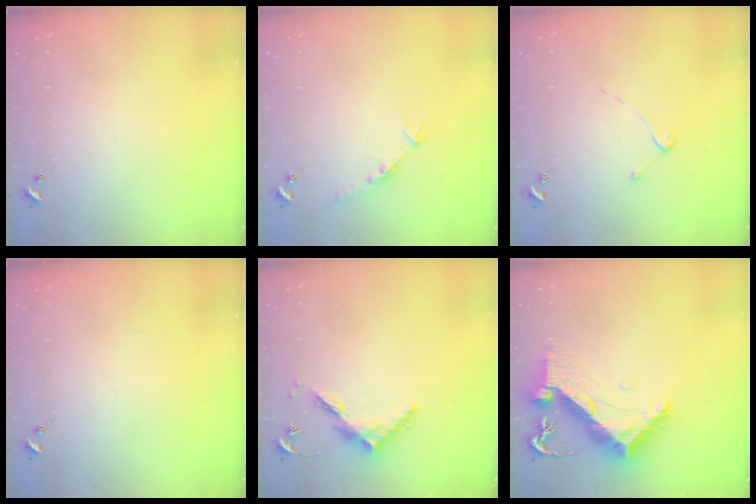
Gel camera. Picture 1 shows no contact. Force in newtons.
{"total": 8.3, "press": 8.2, "slide": 0.9}
{"total": 2.7, "press": 2.7, "slide": 0.3}
{"total": 0.0}
{"total": 6.8, "press": 6.8, "slide": 0.5}
{"total": 10.8, "press": 10.8, "slide": 1.3}